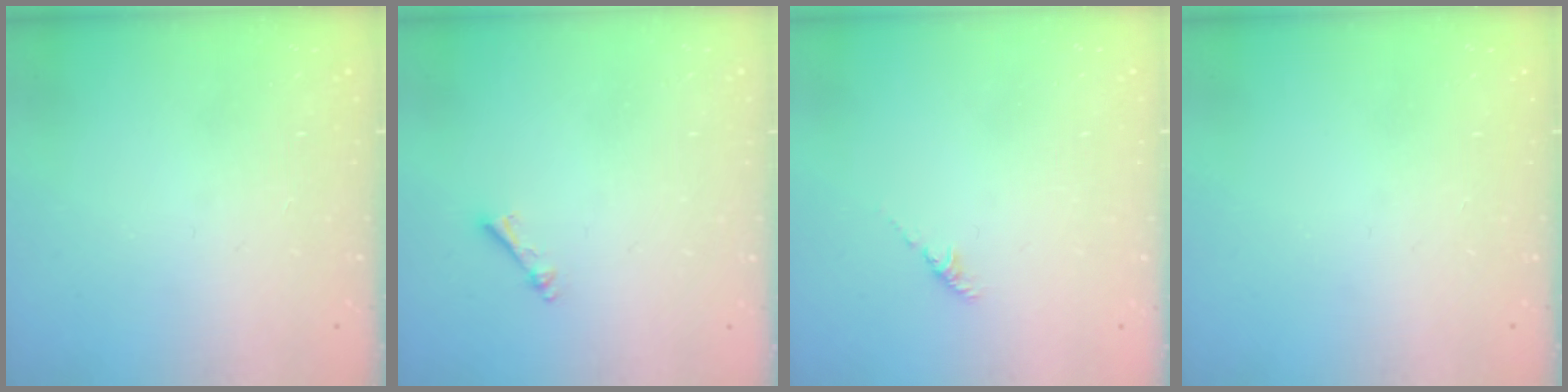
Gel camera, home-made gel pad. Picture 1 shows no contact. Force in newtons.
{"total": 2.4, "press": 2.3, "slide": 0.4}
{"total": 1.2, "press": 1.1, "slide": 0.5}
{"total": 0.0}